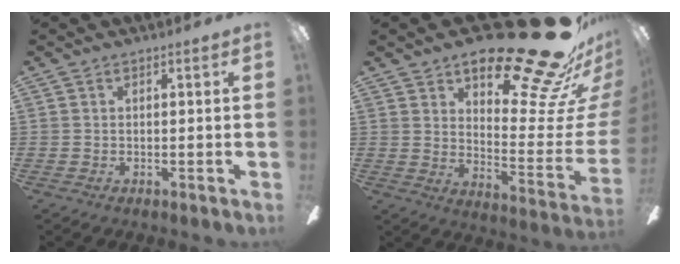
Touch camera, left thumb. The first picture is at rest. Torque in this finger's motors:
{"motor_torque": [1.32, 1.33, 1.43, -1.34, 0.11]}